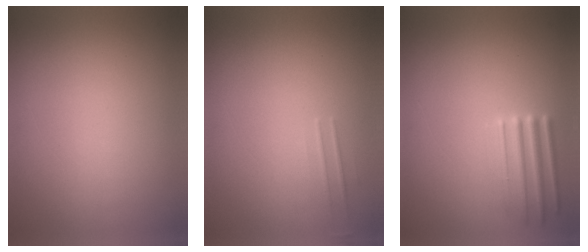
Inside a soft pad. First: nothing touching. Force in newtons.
{"total": 1.5}
{"total": 2.3}